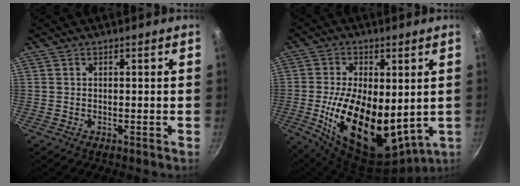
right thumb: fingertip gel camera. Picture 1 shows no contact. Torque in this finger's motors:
{"motor_torque": [1.38, 1.63, 2.76, 0.00, 0.82]}